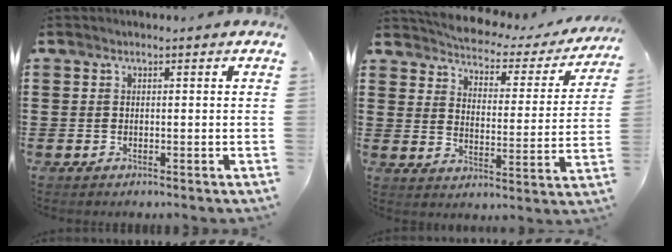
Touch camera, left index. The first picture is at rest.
{"total": 3.1, "force": [3.0, 0.5, 0.6], "torque": [-0.034, -0.029, 0.041]}